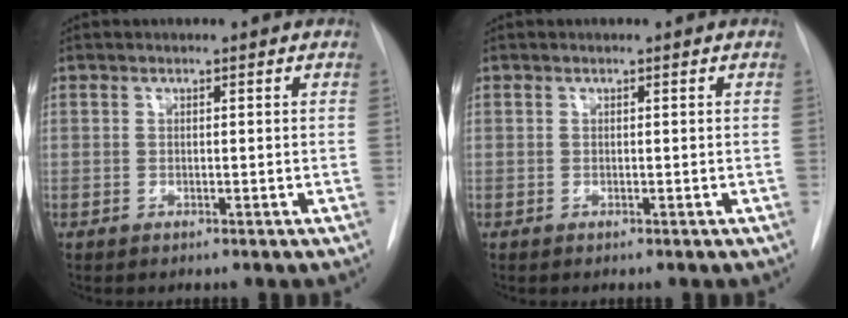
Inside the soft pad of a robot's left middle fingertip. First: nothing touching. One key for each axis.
{"total": 0.0}